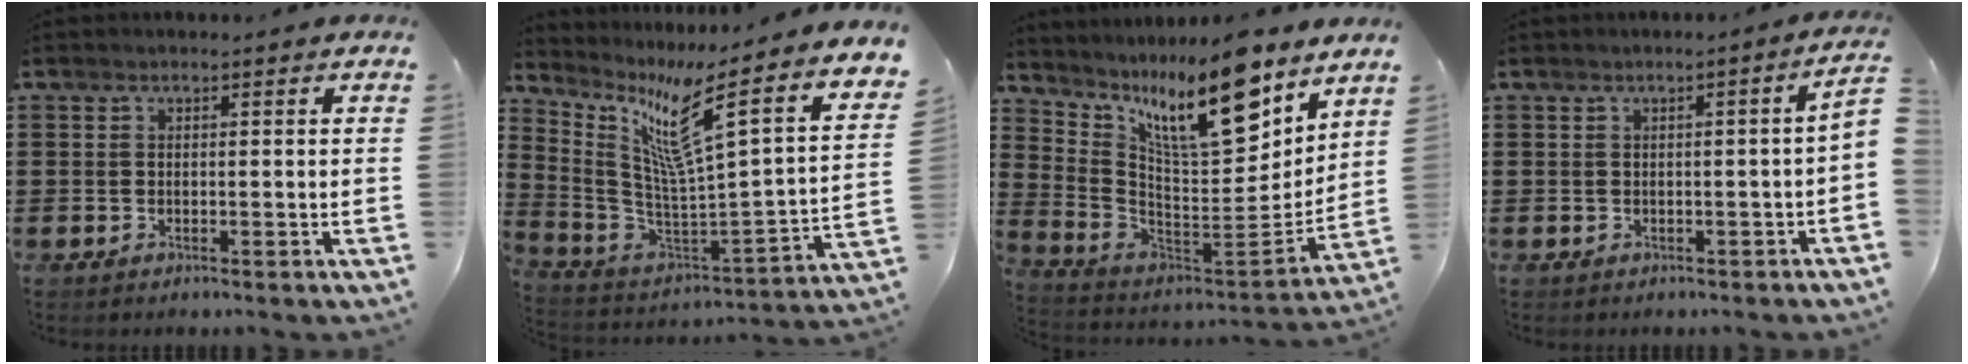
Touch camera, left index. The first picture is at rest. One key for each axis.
{"total": 10.6, "fx": 6.0, "fy": 0.3, "fz": 8.7, "tx": -0.186, "ty": -0.053, "tz": 0.078}
{"total": 13.7, "fx": 9.2, "fy": 3.3, "fz": 9.6, "tx": -0.186, "ty": -0.051, "tz": 0.156}
{"total": 1.2, "fx": -0.5, "fy": -0.2, "fz": 1.1, "tx": -0.018, "ty": -0.005, "tz": -0.010}